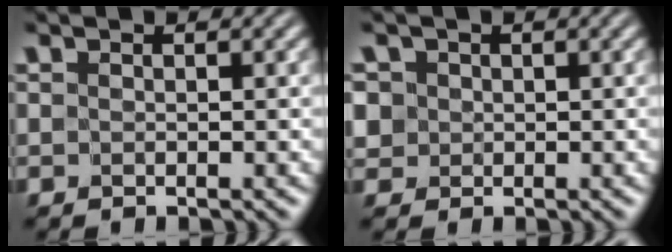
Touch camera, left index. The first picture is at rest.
{"total": 2.4, "force": [0.8, 2.2, 0.5], "torque": [-0.003, 0.014, 0.010]}